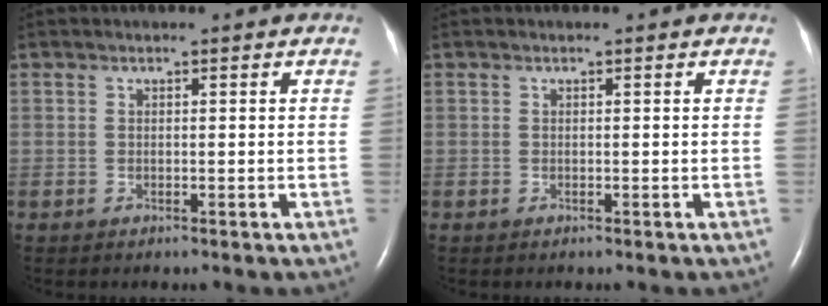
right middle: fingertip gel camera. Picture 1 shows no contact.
{"total": 0.0}